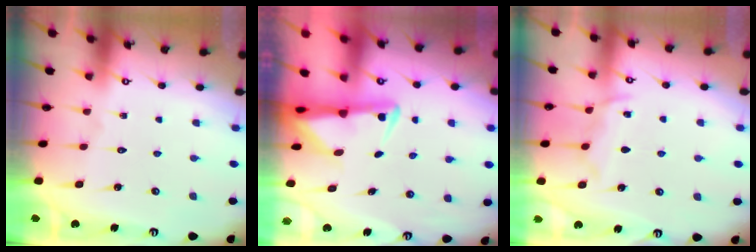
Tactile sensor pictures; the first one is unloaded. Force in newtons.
{"total": 3.1, "press": 3.1, "slide": 0.6}
{"total": 8.1, "press": 8.0, "slide": 0.9}